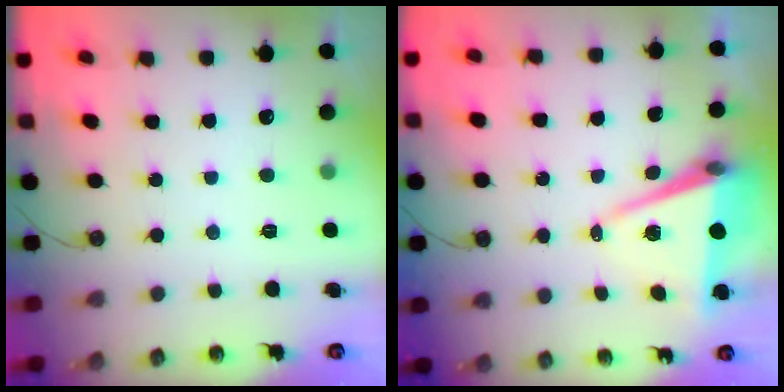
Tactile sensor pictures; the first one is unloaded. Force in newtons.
{"total": 7.9, "press": 6.6, "slide": 4.3}